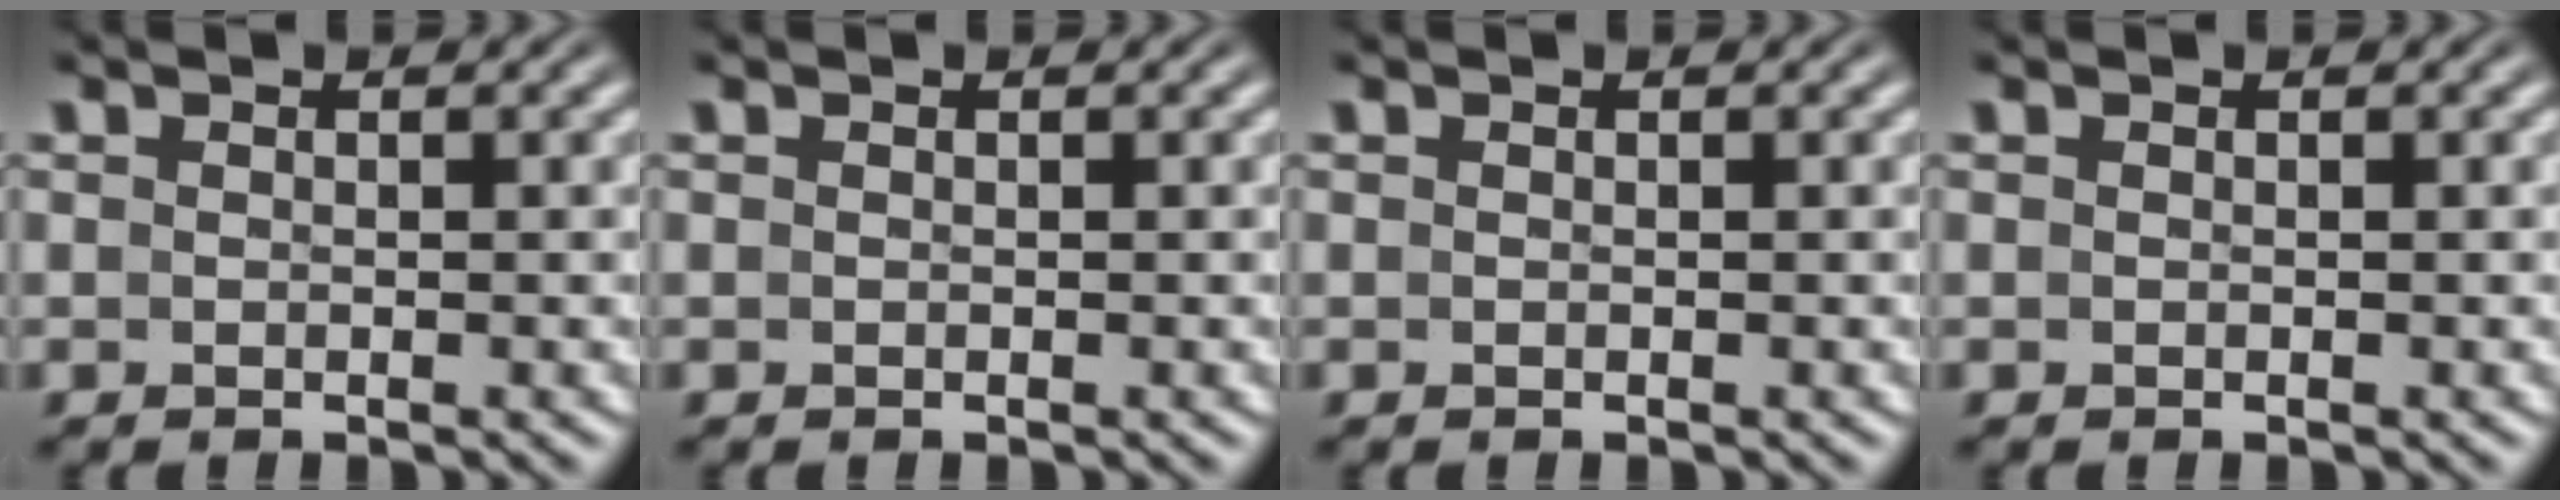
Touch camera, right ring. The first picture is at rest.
{"total": 0.0}
{"total": 0.0}
{"total": 0.0}